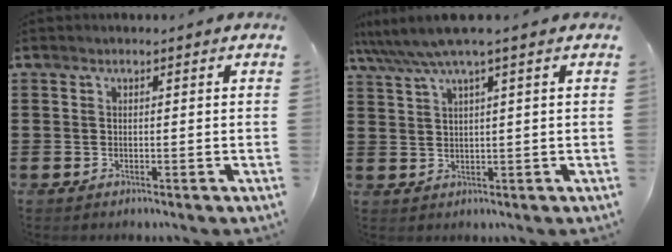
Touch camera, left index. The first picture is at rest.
{"total": 4.1, "force": [2.6, -0.2, 3.2], "torque": [-0.068, -0.003, 0.044]}